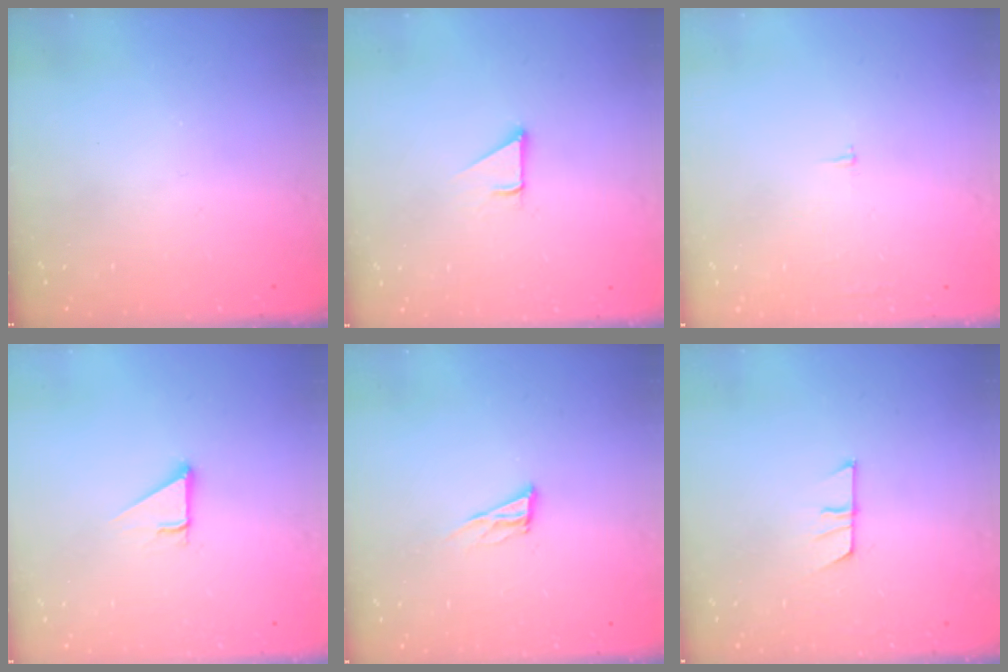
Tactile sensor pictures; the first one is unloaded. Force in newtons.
{"total": 1.6, "press": 1.6, "slide": 0.2}
{"total": 2.1, "press": 2.1, "slide": 0.2}
{"total": 3.0, "press": 3.0, "slide": 0.1}
{"total": 8.4, "press": 8.0, "slide": 2.2}
{"total": 7.1, "press": 7.1, "slide": 0.6}